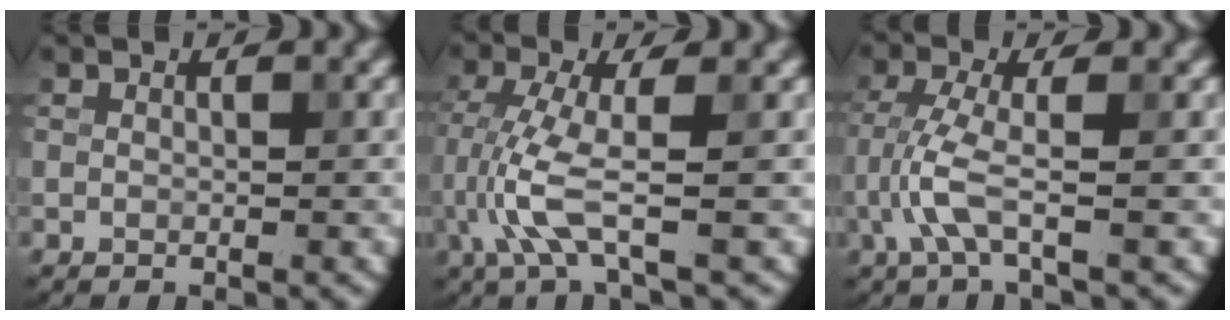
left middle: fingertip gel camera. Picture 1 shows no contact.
{"total": 4.5, "force": [-1.4, 0.8, 4.2], "torque": [-0.113, -0.004, -0.030]}
{"total": 3.3, "force": [-1.3, 0.4, 3.0], "torque": [-0.079, 0.003, -0.033]}